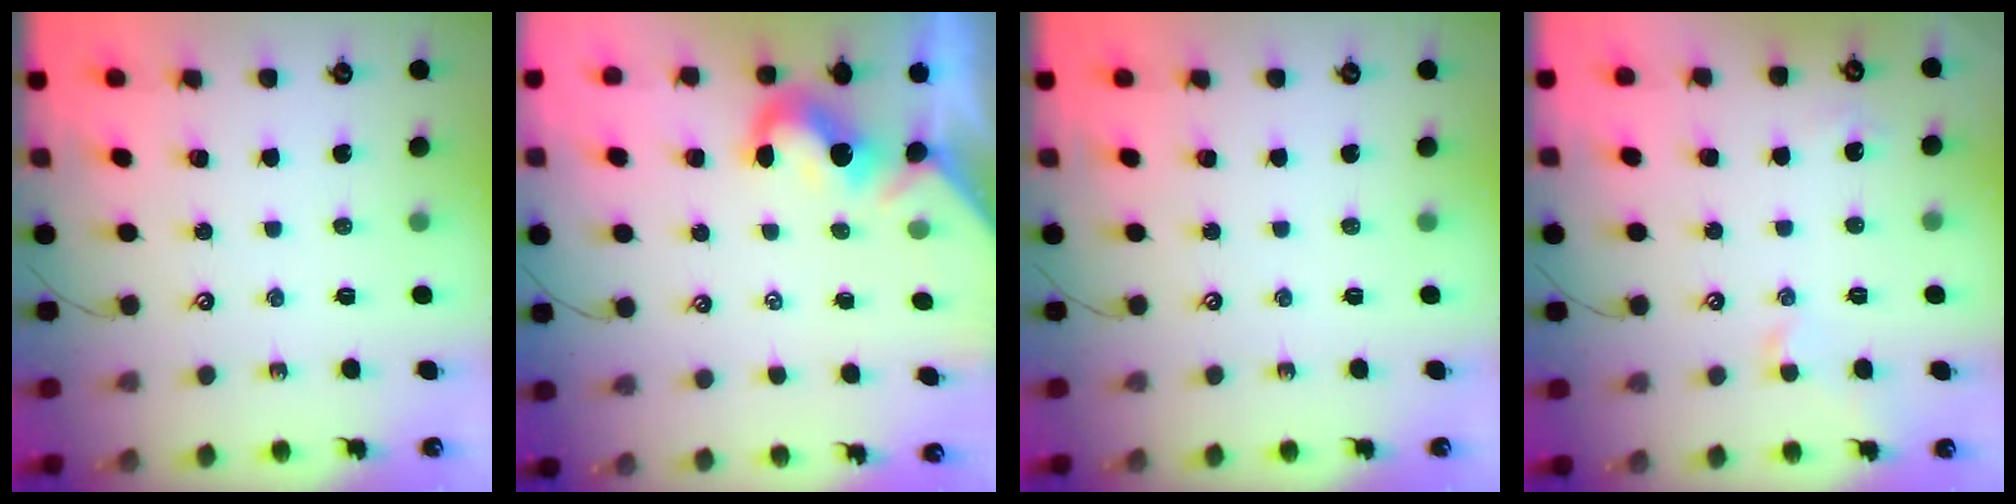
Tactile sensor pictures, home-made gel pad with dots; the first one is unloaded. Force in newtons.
{"total": 1.4, "press": 1.2, "slide": 0.7}
{"total": 0.0}
{"total": 2.4, "press": 2.2, "slide": 0.7}